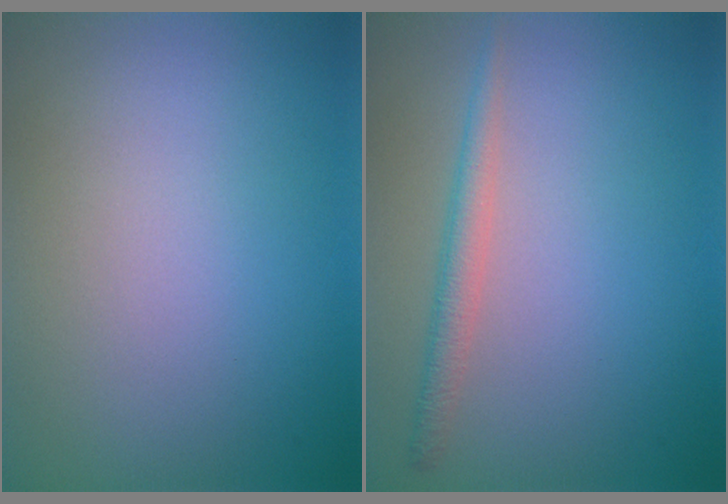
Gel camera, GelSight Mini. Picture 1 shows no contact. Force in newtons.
{"total": 2.0, "press": 2.0, "slide": 0.1}